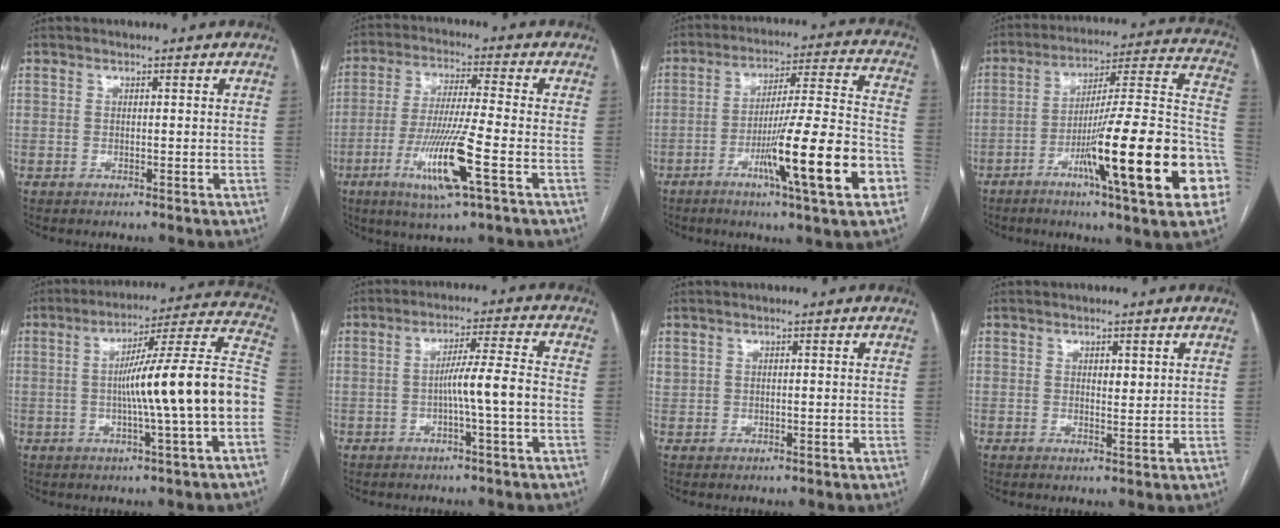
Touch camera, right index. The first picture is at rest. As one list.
[{"total": 12.2, "force": [-4.5, -0.2, 11.3], "torque": [-0.225, -0.020, -0.085]}, {"total": 18.2, "force": [-7.2, 0.1, 16.7], "torque": [-0.254, -0.009, -0.110]}, {"total": 25.6, "force": [-9.4, 1.2, 23.8], "torque": [-0.288, -0.007, -0.144]}, {"total": 17.1, "force": [-2.4, -0.7, 16.9], "torque": [-0.242, 0.027, -0.041]}, {"total": 6.1, "force": [-1.6, -0.8, 5.9], "torque": [-0.096, 0.012, -0.025]}, {"total": 0.9, "force": [0.6, 0.6, 0.1], "torque": [0.004, 0.007, 0.010]}, {"total": 1.7, "force": [0.8, 0.7, 1.4], "torque": [-0.021, -0.005, 0.012]}]